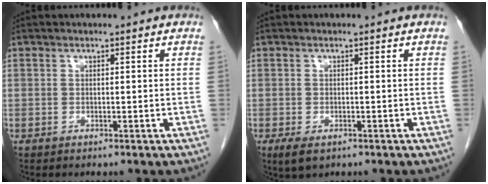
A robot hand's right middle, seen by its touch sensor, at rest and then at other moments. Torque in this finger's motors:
{"motor_torque": [0.72, -0.40, 0.03, 0.04]}